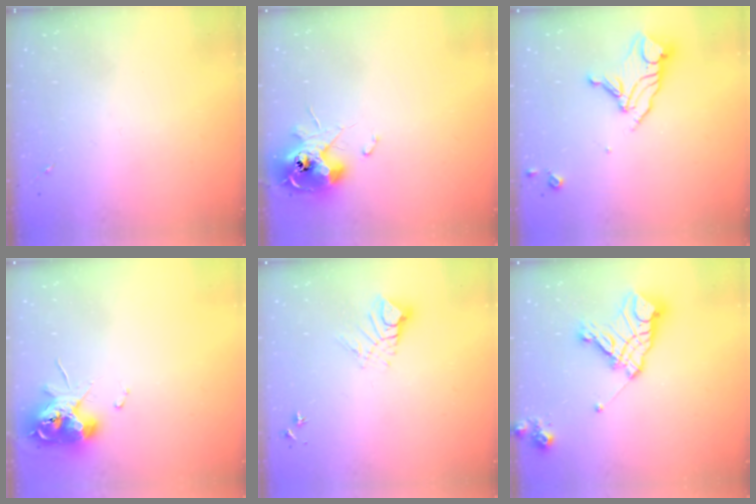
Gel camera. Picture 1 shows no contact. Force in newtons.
{"total": 12.8, "press": 12.8, "slide": 1.5}
{"total": 12.2, "press": 12.1, "slide": 1.2}
{"total": 11.3, "press": 11.2, "slide": 1.4}
{"total": 9.1, "press": 9.0, "slide": 1.0}
{"total": 16.6, "press": 16.5, "slide": 2.1}